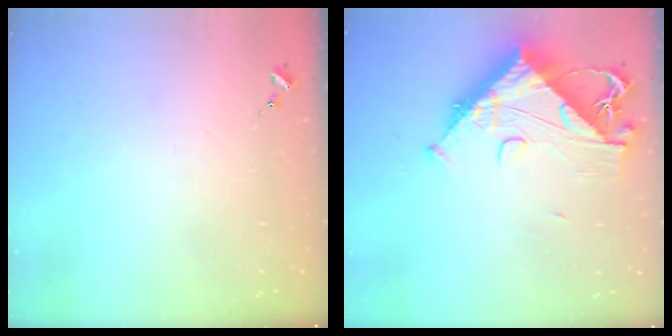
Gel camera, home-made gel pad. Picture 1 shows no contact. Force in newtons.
{"total": 16.1, "press": 16.0, "slide": 1.1}